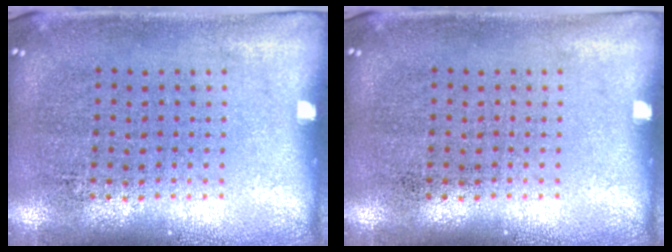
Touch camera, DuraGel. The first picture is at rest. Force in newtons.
{"total": 0.0}